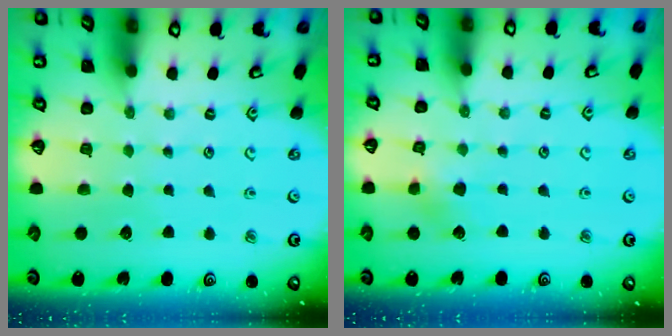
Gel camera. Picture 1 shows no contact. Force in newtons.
{"total": 4.2, "press": 4.2, "slide": 0.5}